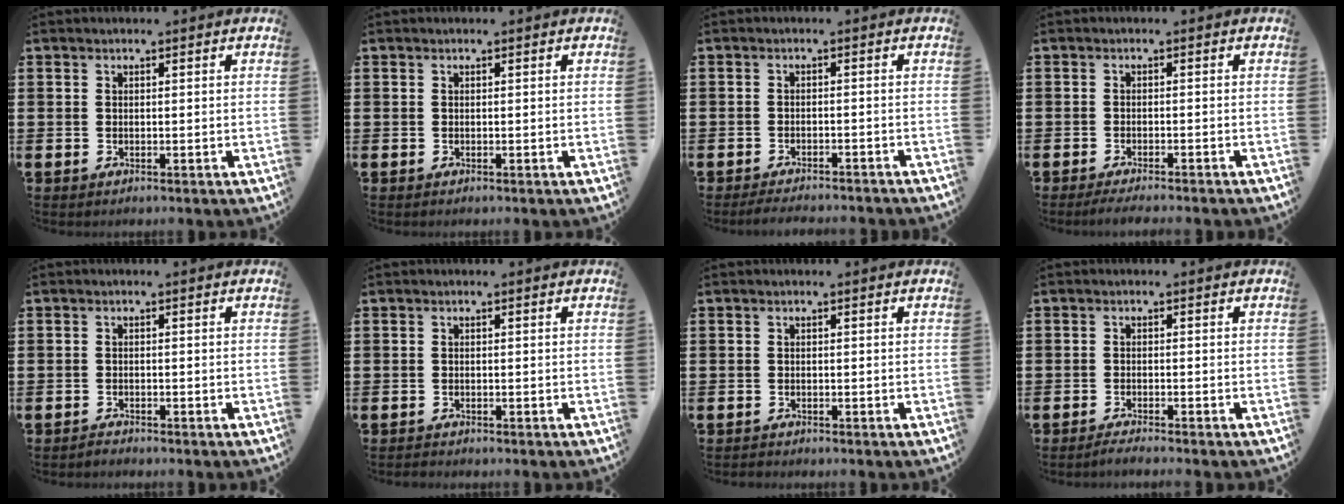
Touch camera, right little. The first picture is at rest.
{"total": 0.0}
{"total": 1.8, "force": [-1.7, 0.0, 0.4], "torque": [-0.008, 0.003, -0.035]}
{"total": 1.4, "force": [-1.2, -0.1, 0.7], "torque": [-0.010, 0.000, -0.024]}
{"total": 0.9, "force": [-0.9, 0.1, 0.0], "torque": [-0.003, -0.001, -0.018]}
{"total": 0.5, "force": [-0.5, 0.1, 0.0], "torque": [-0.001, -0.002, -0.011]}
{"total": 0.5, "force": [-0.5, 0.1, 0.0], "torque": [-0.001, -0.001, -0.011]}
{"total": 1.2, "force": [-1.1, -0.1, 0.5], "torque": [-0.008, -0.002, -0.022]}